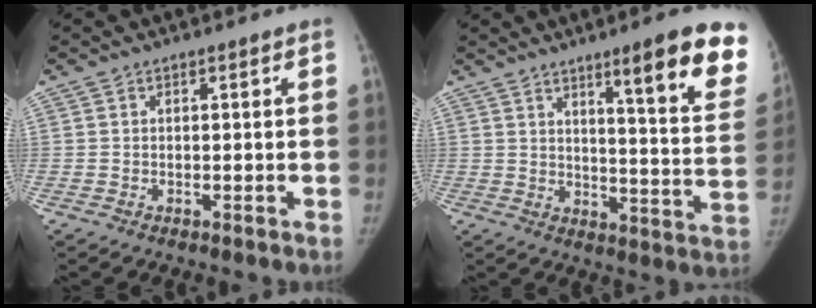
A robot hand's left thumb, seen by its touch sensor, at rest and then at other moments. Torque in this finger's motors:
{"motor_torque": [1.02, -0.23, 1.68, -1.09, 0.04]}